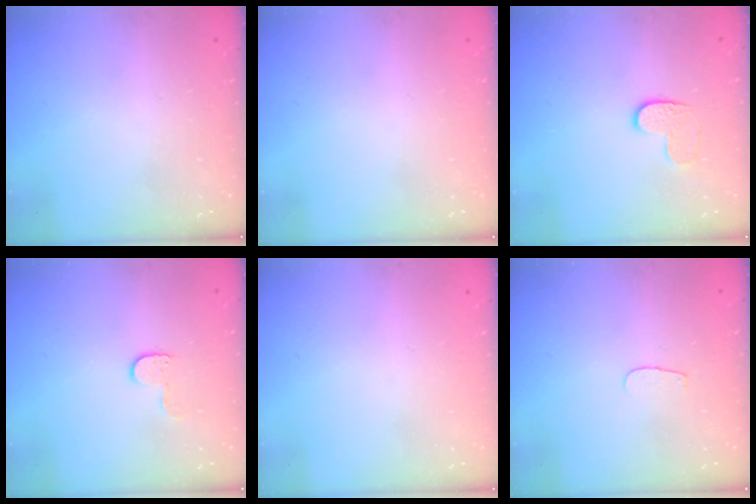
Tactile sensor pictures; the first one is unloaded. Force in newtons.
{"total": 0.0}
{"total": 6.5, "press": 6.4, "slide": 0.5}
{"total": 5.1, "press": 5.0, "slide": 0.5}
{"total": 0.0}
{"total": 3.3, "press": 3.3, "slide": 0.3}